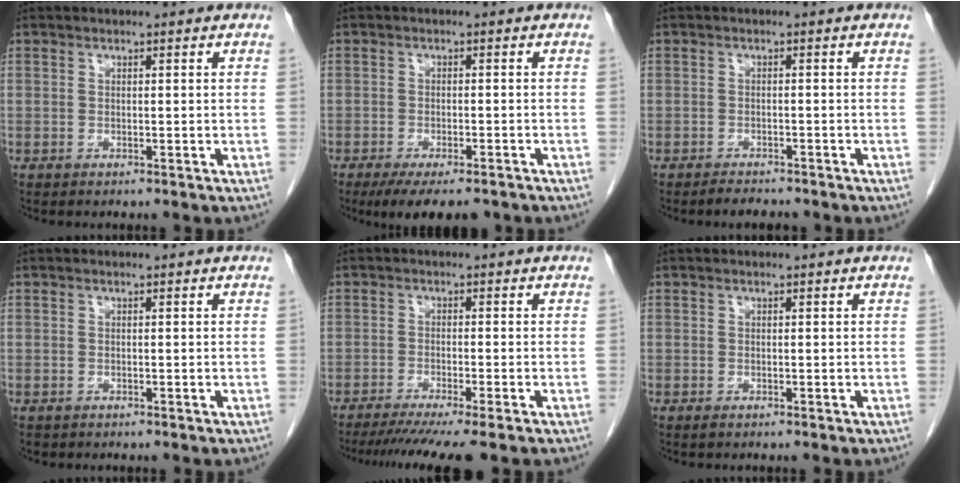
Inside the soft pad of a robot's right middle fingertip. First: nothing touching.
{"total": 8.9, "force": [-6.9, 2.6, 5.1], "torque": [-0.067, -0.009, -0.101]}
{"total": 2.4, "force": [-2.2, 0.7, 0.8], "torque": [-0.020, -0.004, -0.031]}
{"total": 0.6, "force": [-0.4, 0.4, 0.1], "torque": [-0.011, 0.002, -0.005]}
{"total": 9.1, "force": [-7.5, -0.7, 5.1], "torque": [-0.060, -0.023, -0.115]}
{"total": 0.0}